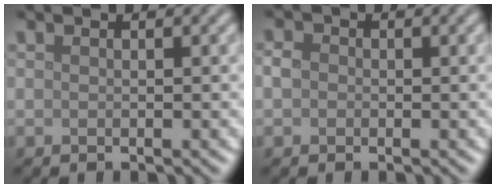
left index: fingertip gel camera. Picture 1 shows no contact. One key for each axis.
{"total": 1.4, "fx": -0.1, "fy": 1.3, "fz": 0.6, "tx": -0.007, "ty": -0.001, "tz": -0.009}